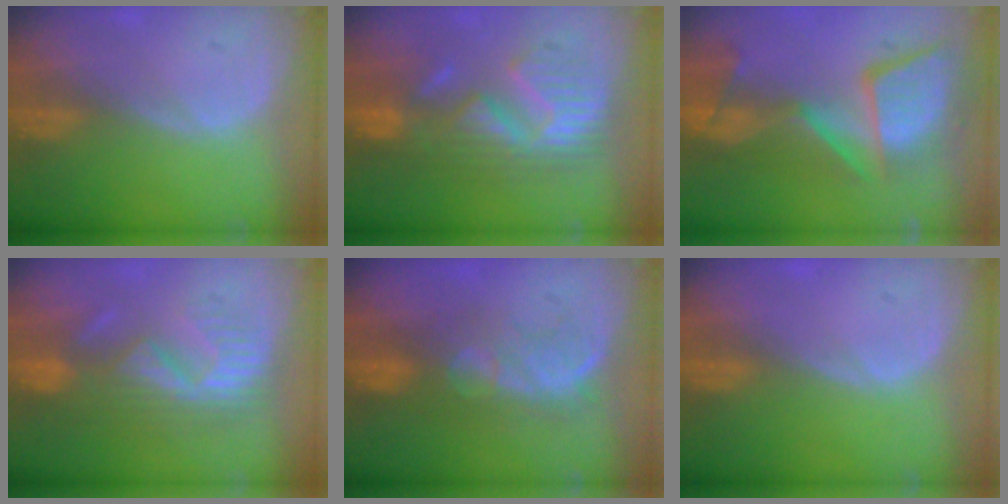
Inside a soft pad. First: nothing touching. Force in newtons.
{"total": 9.9, "press": 9.9, "slide": 0.5}
{"total": 13.7, "press": 11.3, "slide": 7.8}
{"total": 8.9, "press": 8.4, "slide": 3.0}
{"total": 7.7, "press": 7.4, "slide": 2.2}
{"total": 0.0}